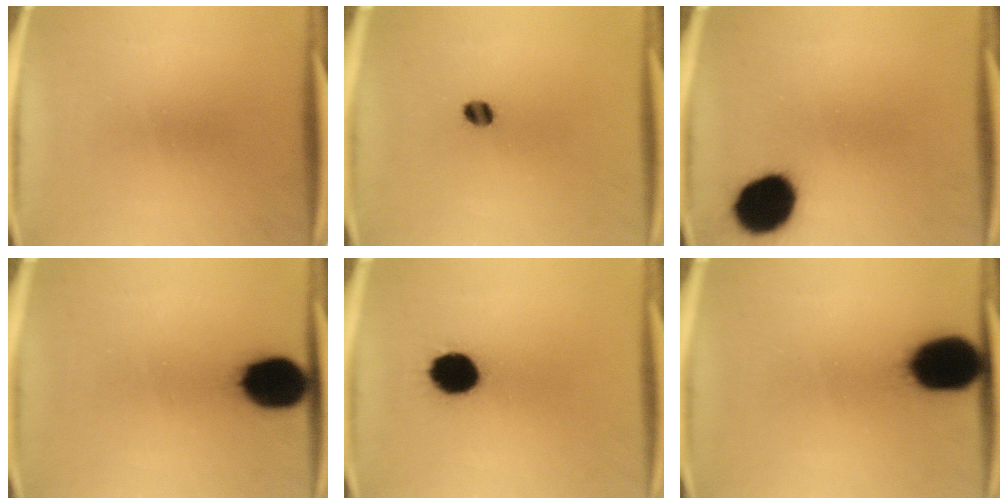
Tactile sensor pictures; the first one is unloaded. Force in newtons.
{"total": 2.8}
{"total": 14.9}
{"total": 13.9}
{"total": 11.1}
{"total": 17.1}